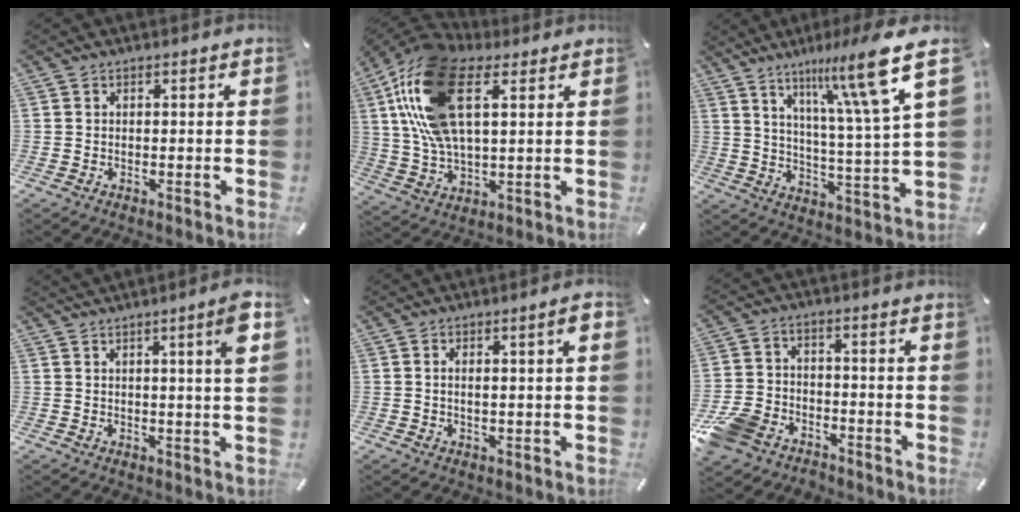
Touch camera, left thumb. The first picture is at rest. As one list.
[{"total": 20.5, "force": [8.2, 10.7, 15.5], "torque": [-0.358, -0.008, 0.141]}, {"total": 18.6, "force": [11.3, 2.1, 14.6], "torque": [-0.221, -0.063, 0.164]}, {"total": 6.7, "force": [2.9, -0.1, 6.1], "torque": [-0.092, -0.012, 0.041]}, {"total": 4.0, "force": [0.6, 0.7, 3.9], "torque": [-0.062, 0.000, 0.006]}, {"total": 9.3, "force": [-6.2, 6.2, 3.2], "torque": [-0.073, 0.040, -0.117]}]